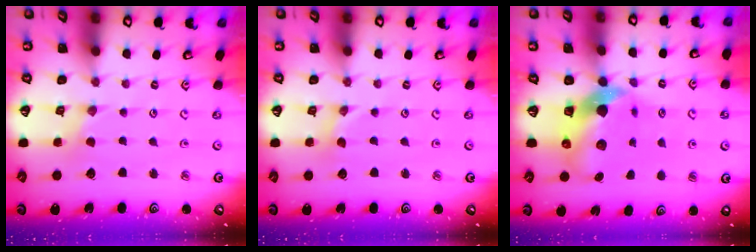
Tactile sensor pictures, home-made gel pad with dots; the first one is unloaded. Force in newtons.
{"total": 0.0}
{"total": 8.6, "press": 8.5, "slide": 1.4}